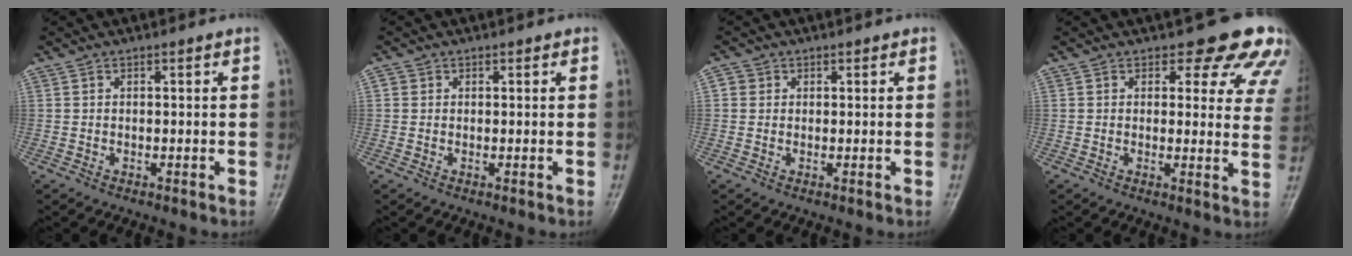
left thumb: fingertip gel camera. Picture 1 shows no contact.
{"total": 1.3, "force": [0.4, 1.2, 0.3], "torque": [0.006, 0.000, 0.002]}
{"total": 2.1, "force": [0.5, 1.9, 0.4], "torque": [0.006, 0.001, 0.002]}
{"total": 12.4, "force": [10.1, 5.4, 4.7], "torque": [0.008, -0.055, 0.085]}